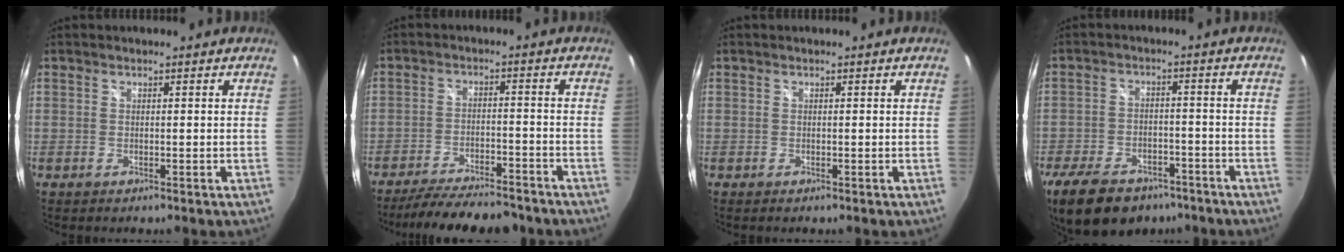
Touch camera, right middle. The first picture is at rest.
{"total": 15.6, "force": [-13.7, 3.2, 6.8], "torque": [-0.140, -0.017, -0.202]}
{"total": 0.0}
{"total": 16.3, "force": [-11.5, 8.4, 8.0], "torque": [-0.186, -0.013, -0.176]}